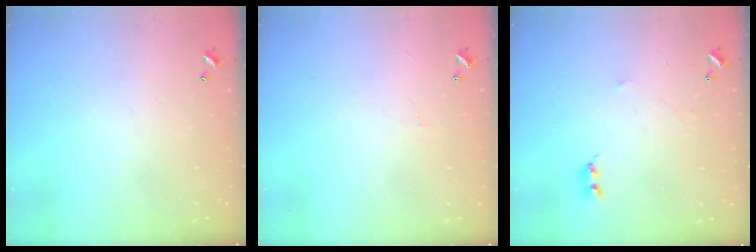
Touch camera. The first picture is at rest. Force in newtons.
{"total": 0.8, "press": 0.7, "slide": 0.5}
{"total": 0.9, "press": 0.8, "slide": 0.3}